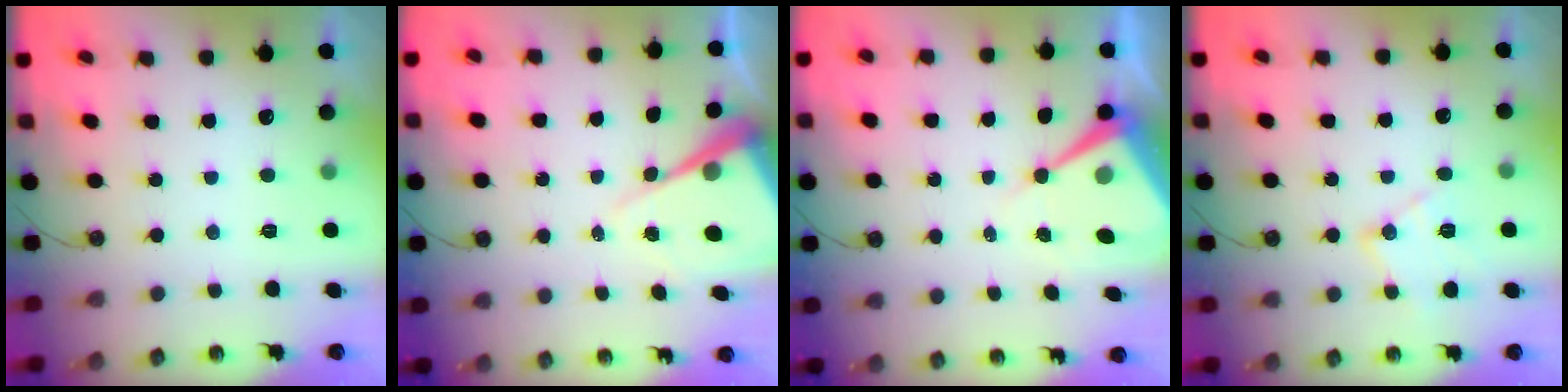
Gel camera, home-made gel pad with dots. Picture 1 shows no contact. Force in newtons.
{"total": 10.1, "press": 10.1, "slide": 0.9}
{"total": 10.3, "press": 10.2, "slide": 1.1}
{"total": 12.6, "press": 12.6, "slide": 0.7}